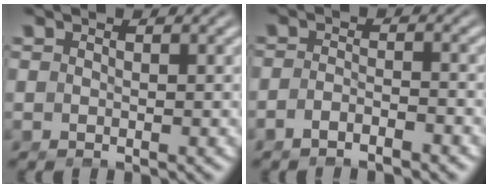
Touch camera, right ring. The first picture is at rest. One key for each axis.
{"total": 2.5, "fx": -2.3, "fy": 0.1, "fz": 0.9, "tx": -0.016, "ty": -0.004, "tz": -0.039}